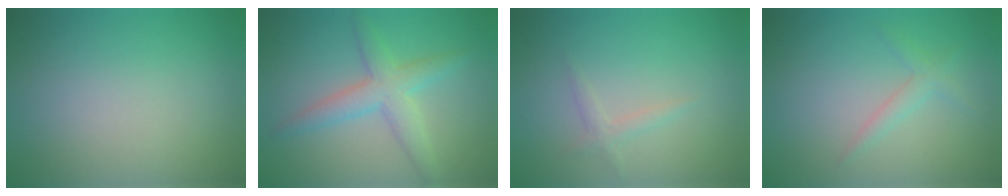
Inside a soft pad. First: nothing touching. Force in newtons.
{"total": 3.9, "press": 3.9, "slide": 0.1}
{"total": 1.2, "press": 1.2, "slide": 0.1}
{"total": 1.4, "press": 1.4, "slide": 0.0}